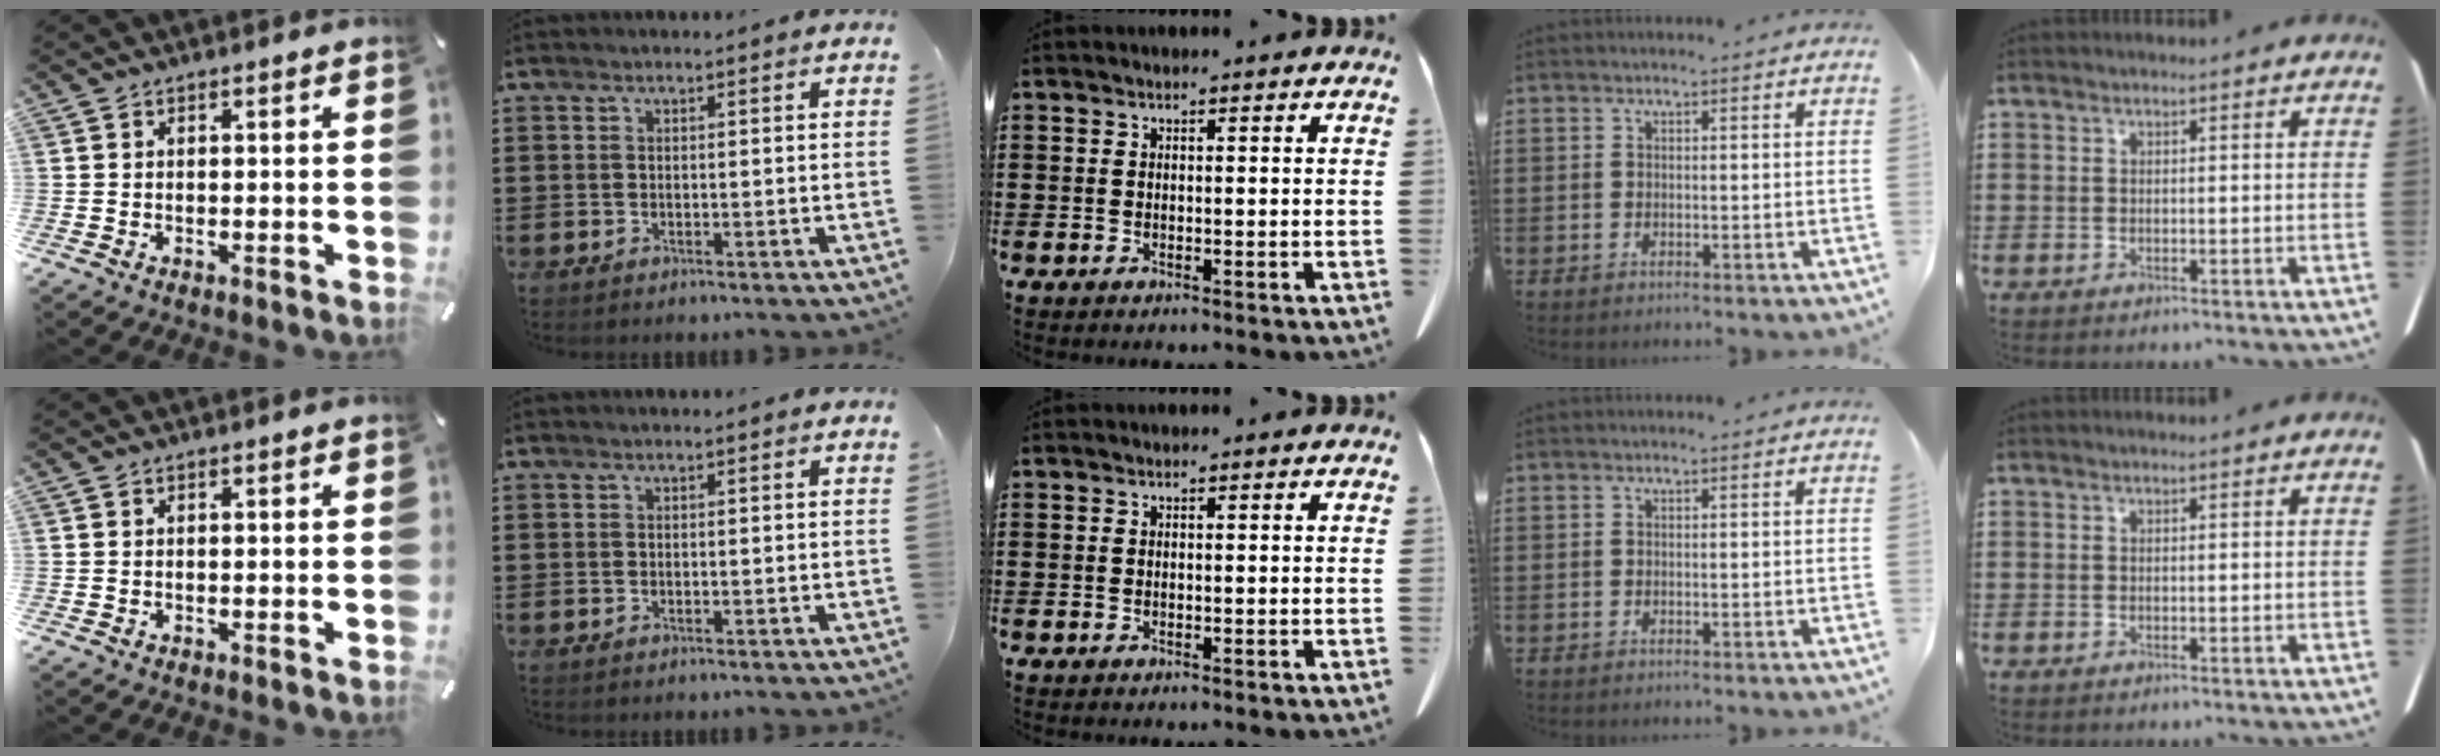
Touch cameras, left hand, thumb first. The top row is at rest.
{}